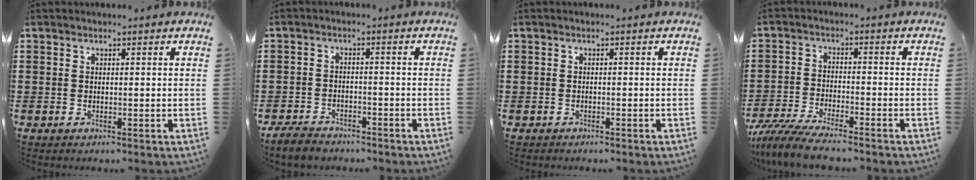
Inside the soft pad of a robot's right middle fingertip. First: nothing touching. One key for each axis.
{"total": 3.4, "fx": -3.2, "fy": 1.0, "fz": 0.8, "tx": -0.025, "ty": 0.001, "tz": -0.067}
{"total": 0.6, "fx": -0.6, "fy": 0.2, "fz": -0.1, "tx": -0.001, "ty": 0.001, "tz": -0.013}
{"total": 6.1, "fx": -5.7, "fy": 0.3, "fz": 2.3, "tx": -0.062, "ty": -0.012, "tz": -0.113}